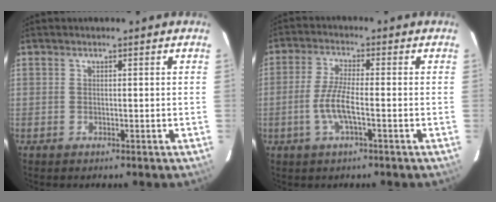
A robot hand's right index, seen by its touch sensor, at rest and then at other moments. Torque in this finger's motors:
{"motor_torque": [0.54, -0.43, 0.43, 0.14]}